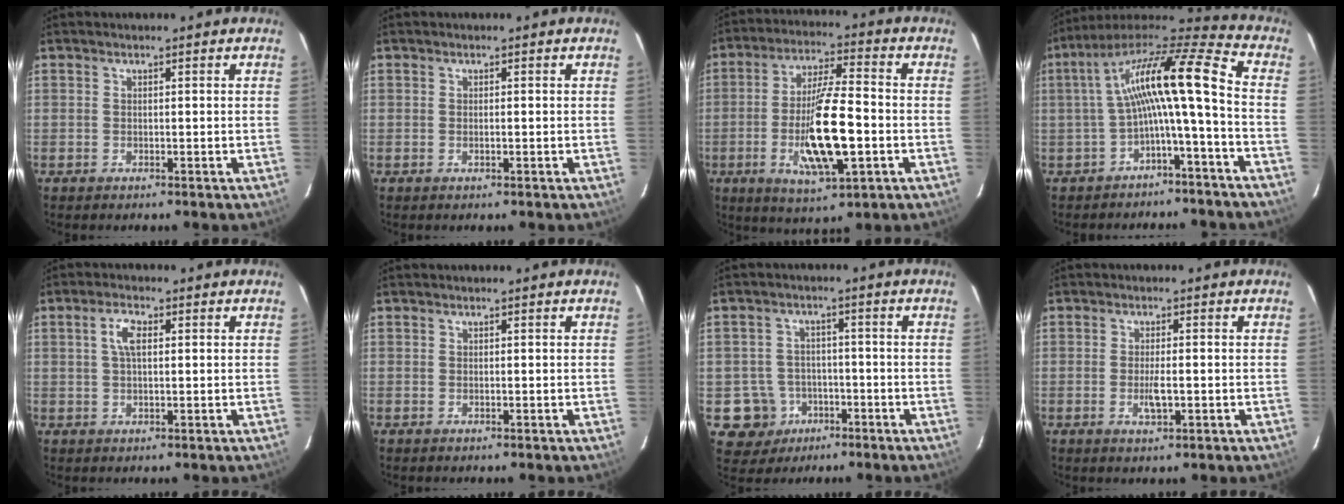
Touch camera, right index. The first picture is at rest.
{"total": 0.6, "force": [-0.1, 0.2, 0.6], "torque": [-0.010, 0.001, -0.002]}
{"total": 14.9, "force": [-3.7, 3.5, 14.0], "torque": [-0.270, -0.013, -0.064]}
{"total": 15.8, "force": [-1.9, 1.5, 15.6], "torque": [-0.289, 0.019, -0.039]}
{"total": 3.6, "force": [0.9, 1.6, 3.2], "torque": [-0.063, 0.008, 0.017]}
{"total": 0.0}
{"total": 7.5, "force": [-3.1, 6.9, 0.4], "torque": [-0.025, 0.031, -0.038]}
{"total": 3.3, "force": [-0.9, 0.9, 3.0], "torque": [-0.056, -0.005, -0.013]}